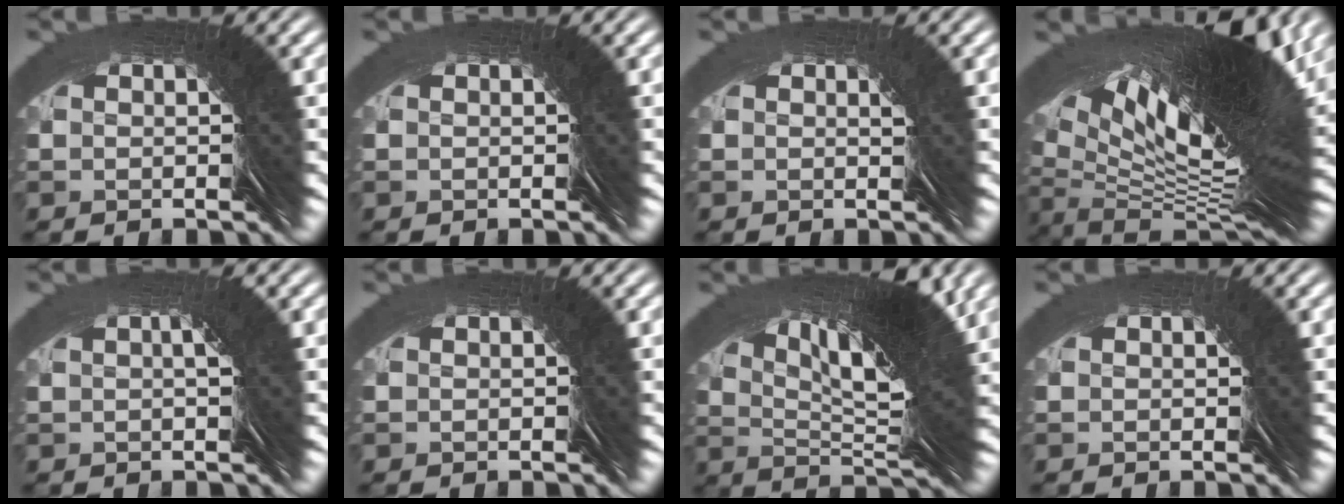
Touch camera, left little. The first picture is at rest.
{"total": 0.0}
{"total": 2.3, "force": [-0.1, -1.6, -1.7], "torque": [0.031, 0.010, -0.001]}
{"total": 13.3, "force": [3.1, 2.6, 12.6], "torque": [-0.171, 0.028, 0.052]}
{"total": 2.1, "force": [-0.4, -1.8, -0.9], "torque": [0.013, 0.009, -0.004]}
{"total": 0.0}
{"total": 7.5, "force": [3.7, -2.5, 6.0], "torque": [-0.040, 0.068, 0.039]}
{"total": 0.5, "force": [0.0, -0.2, -0.5], "torque": [0.009, 0.004, 0.000]}